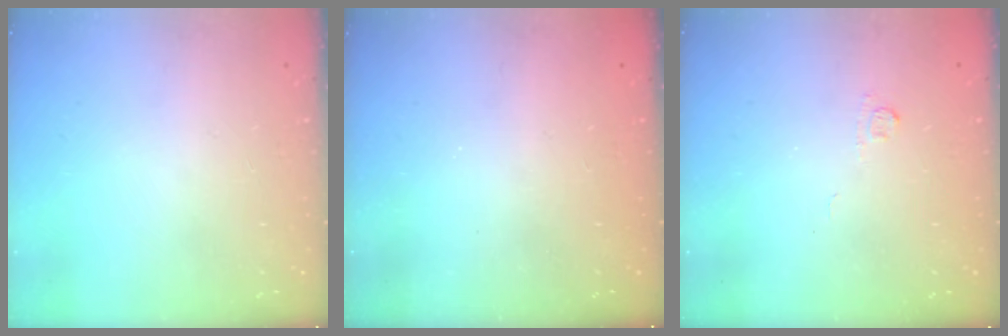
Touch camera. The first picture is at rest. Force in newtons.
{"total": 2.3, "press": 2.2, "slide": 0.8}
{"total": 3.3, "press": 3.2, "slide": 1.0}